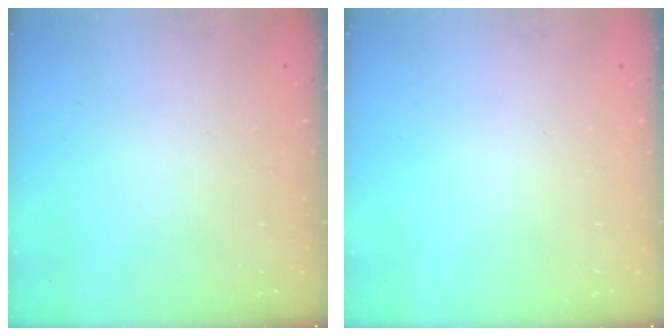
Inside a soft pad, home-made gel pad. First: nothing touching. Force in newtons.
{"total": 0.0}